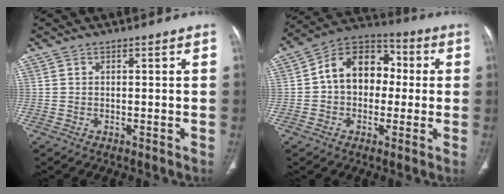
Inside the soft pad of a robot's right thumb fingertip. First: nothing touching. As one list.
[{"total": 13.5, "force": [0.9, 10.0, 9.0], "torque": [-0.105, 0.032, 0.001]}]